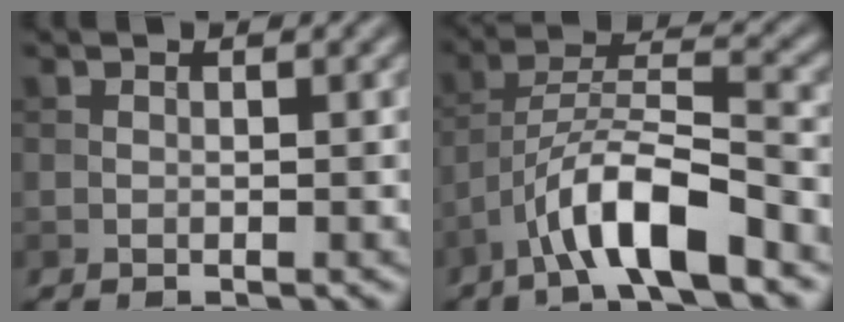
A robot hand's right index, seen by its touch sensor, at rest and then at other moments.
{"total": 8.1, "force": [-4.9, 1.9, 6.1], "torque": [-0.105, 0.016, -0.088]}